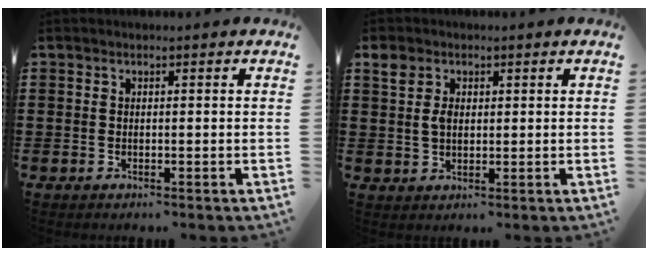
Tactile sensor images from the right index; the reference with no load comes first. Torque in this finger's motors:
{"motor_torque": [0.03, 0.02, 0.13, 0.09]}